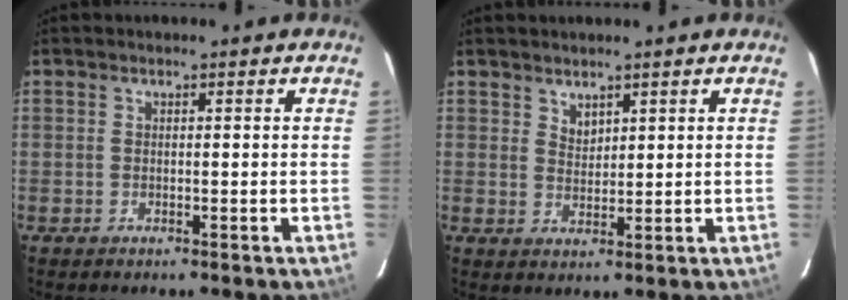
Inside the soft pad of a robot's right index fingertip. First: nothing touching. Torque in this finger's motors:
{"motor_torque": [0.06, 0.13, 0.09, 0.00]}